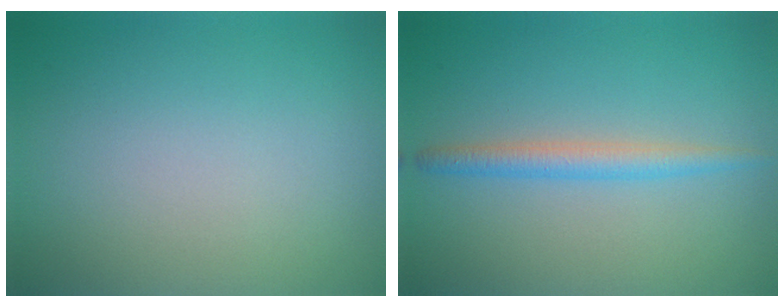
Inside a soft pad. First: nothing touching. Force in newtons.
{"total": 2.3, "press": 2.3, "slide": 0.0}